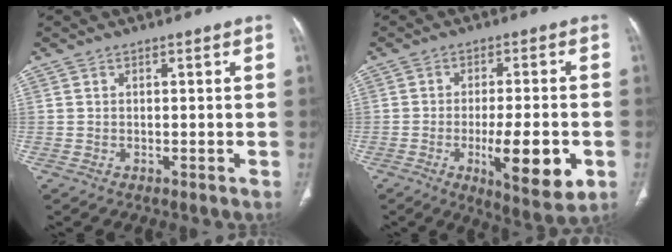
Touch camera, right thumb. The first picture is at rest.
{"total": 13.0, "force": [-3.8, 3.8, 11.9], "torque": [-0.171, -0.006, -0.049]}